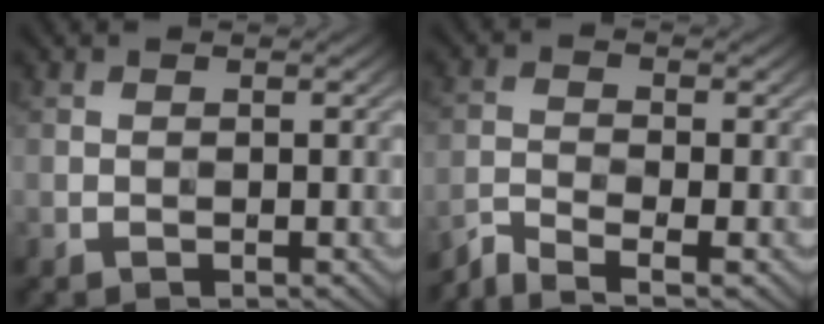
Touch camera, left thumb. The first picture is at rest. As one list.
[{"total": 3.5, "force": [-2.9, 0.5, 1.9], "torque": [-0.041, -0.008, -0.072]}]